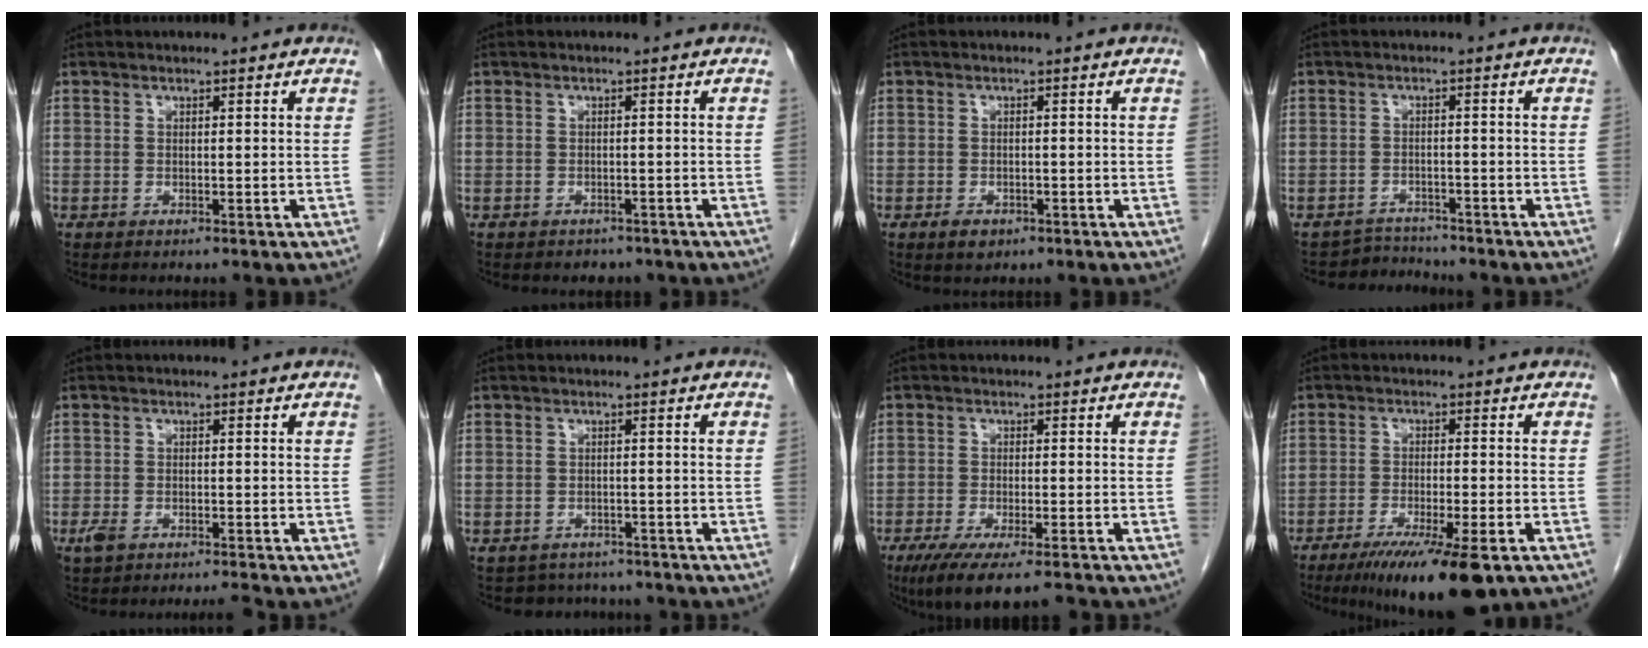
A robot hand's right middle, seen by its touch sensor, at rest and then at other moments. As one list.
[{"total": 2.7, "force": [-2.2, 1.5, 0.3], "torque": [-0.012, 0.003, -0.027]}, {"total": 2.0, "force": [-1.1, 1.3, 1.1], "torque": [-0.017, 0.001, -0.009]}, {"total": 3.1, "force": [-2.8, 0.3, -1.4], "torque": [0.031, -0.002, -0.044]}, {"total": 2.9, "force": [-2.2, 0.6, 1.8], "torque": [-0.043, -0.002, -0.039]}, {"total": 5.5, "force": [-4.9, 2.6, 0.2], "torque": [0.005, 0.014, -0.058]}, {"total": 10.7, "force": [-8.4, 1.6, 6.4], "torque": [-0.091, -0.020, -0.133]}, {"total": 13.0, "force": [-8.5, 1.5, 9.7], "torque": [-0.141, -0.029, -0.132]}]